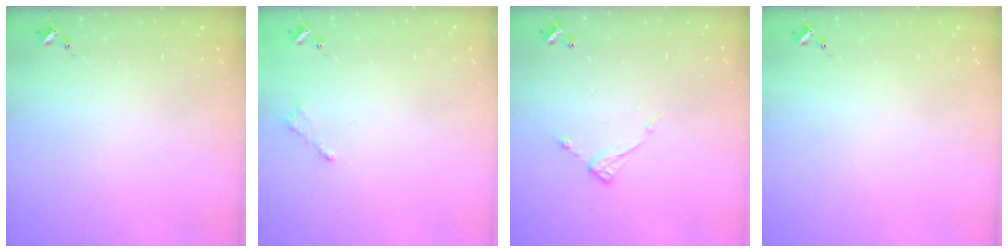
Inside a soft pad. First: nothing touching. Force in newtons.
{"total": 2.6, "press": 2.5, "slide": 0.3}
{"total": 7.5, "press": 7.5, "slide": 0.2}
{"total": 0.0}